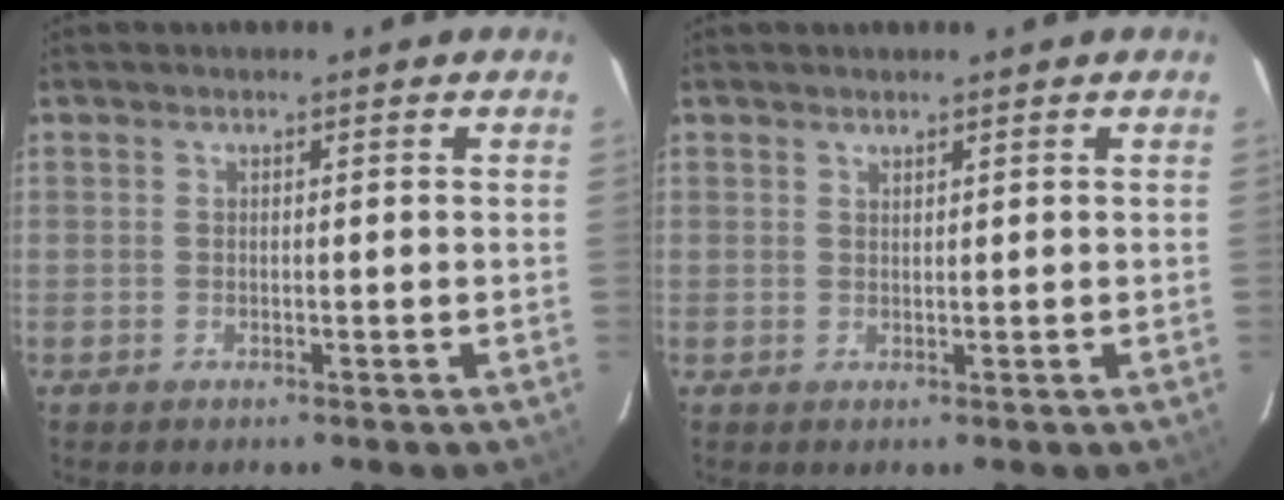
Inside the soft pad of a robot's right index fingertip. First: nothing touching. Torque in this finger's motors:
{"motor_torque": [-0.06, 0.06, 0.05, 0.00]}